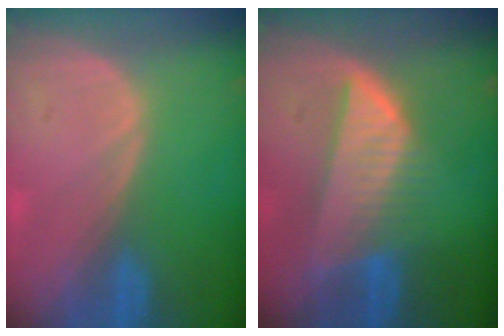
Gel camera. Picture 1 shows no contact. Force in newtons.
{"total": 8.3, "press": 7.3, "slide": 3.9}